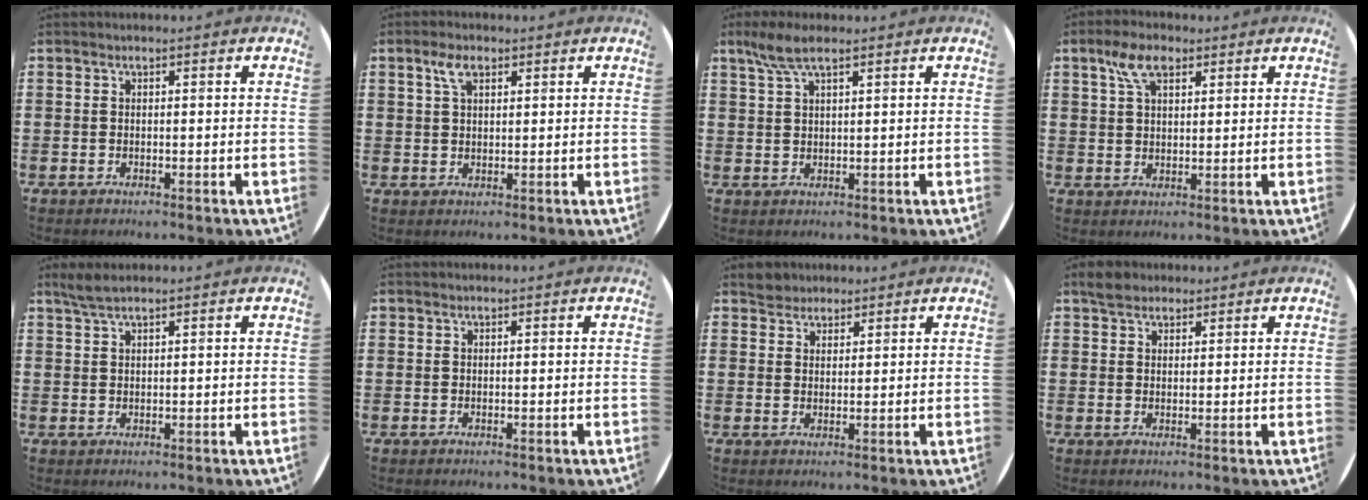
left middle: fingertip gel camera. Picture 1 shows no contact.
{"total": 3.2, "force": [1.9, 1.6, 2.0], "torque": [-0.038, 0.005, 0.033]}
{"total": 4.3, "force": [2.9, 1.1, 3.0], "torque": [-0.065, 0.005, 0.053]}
{"total": 5.4, "force": [3.3, 2.7, 3.3], "torque": [-0.067, 0.008, 0.058]}
{"total": 2.3, "force": [1.8, 0.3, 1.3], "torque": [-0.029, 0.003, 0.032]}
{"total": 0.0}
{"total": 2.8, "force": [2.5, 1.1, -0.3], "torque": [0.005, 0.002, 0.049]}
{"total": 2.4, "force": [2.1, 1.1, 0.4], "torque": [0.004, 0.000, 0.038]}